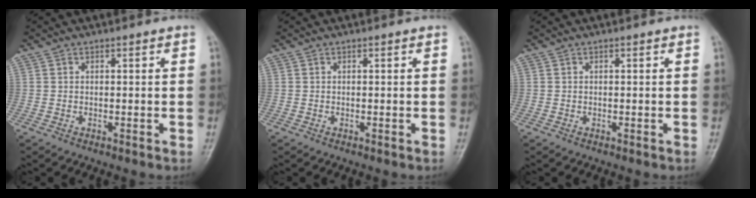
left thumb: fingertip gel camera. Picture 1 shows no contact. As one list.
[{"total": 0.0}, {"total": 0.0}]